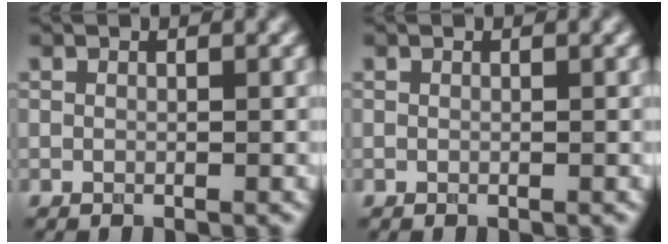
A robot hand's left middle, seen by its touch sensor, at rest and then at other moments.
{"total": 0.0}